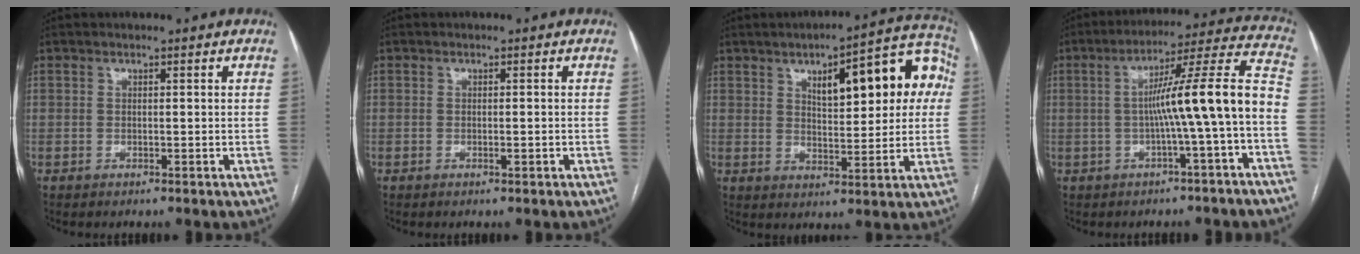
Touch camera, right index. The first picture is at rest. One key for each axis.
{"total": 0.7, "fx": -0.3, "fy": 0.2, "fz": 0.6, "tx": -0.012, "ty": -0.001, "tz": -0.002}
{"total": 15.6, "fx": 4.4, "fy": 5.2, "fz": 14.1, "tx": -0.173, "ty": 0.035, "tz": 0.058}
{"total": 13.0, "fx": -2.5, "fy": -1.1, "fz": 12.7, "tx": -0.180, "ty": 0.031, "tz": -0.040}